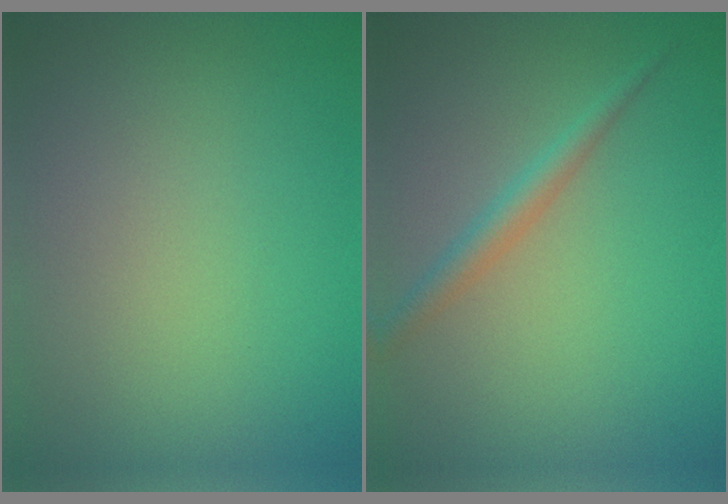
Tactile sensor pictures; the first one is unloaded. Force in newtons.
{"total": 2.0, "press": 2.0, "slide": 0.0}